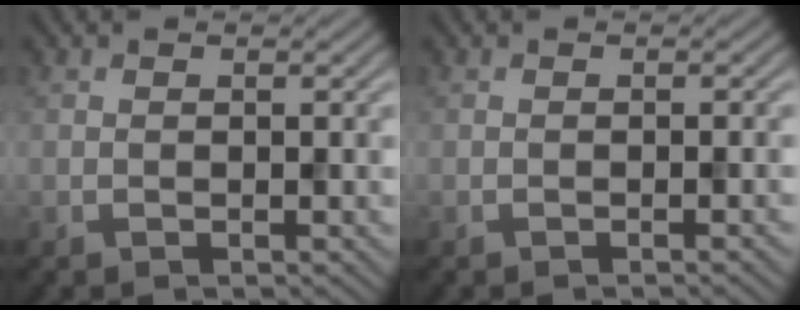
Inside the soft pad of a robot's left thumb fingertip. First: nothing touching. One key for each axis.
{"total": 0.0}